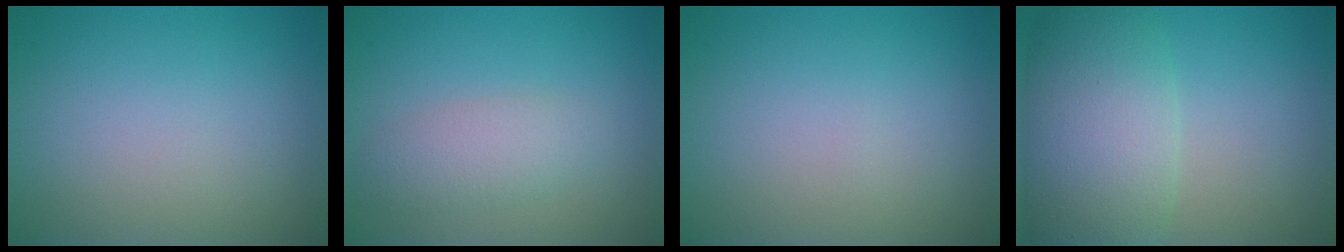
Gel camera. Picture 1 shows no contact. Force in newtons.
{"total": 2.7, "press": 2.7, "slide": 0.0}
{"total": 0.0}
{"total": 8.4, "press": 8.4, "slide": 0.6}